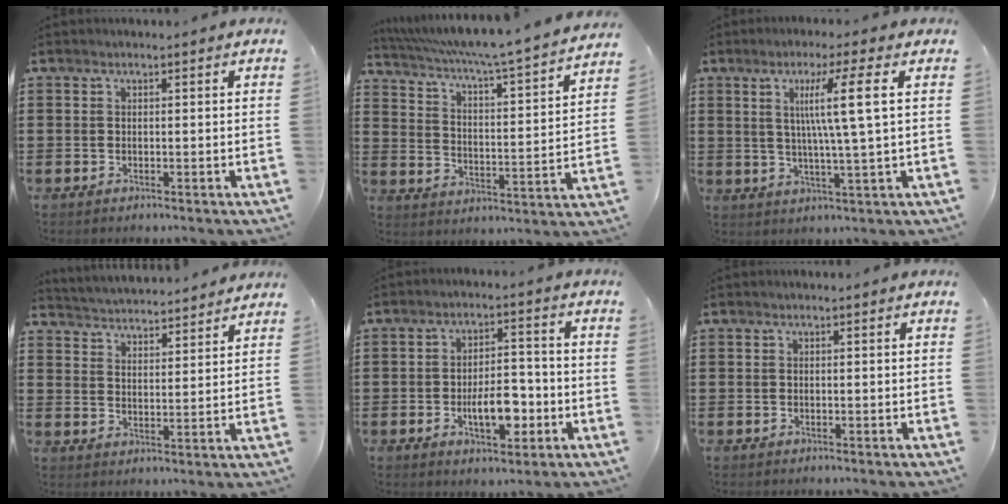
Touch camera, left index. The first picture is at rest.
{"total": 4.9, "force": [4.2, -0.7, 2.5], "torque": [-0.069, -0.045, 0.059]}
{"total": 8.4, "force": [2.2, -0.6, 8.1], "torque": [-0.159, 0.000, 0.027]}
{"total": 3.6, "force": [3.6, -0.3, -0.6], "torque": [-0.008, -0.027, 0.058]}
{"total": 7.1, "force": [-2.2, 3.1, 6.0], "torque": [-0.104, 0.002, -0.043]}
{"total": 0.0}